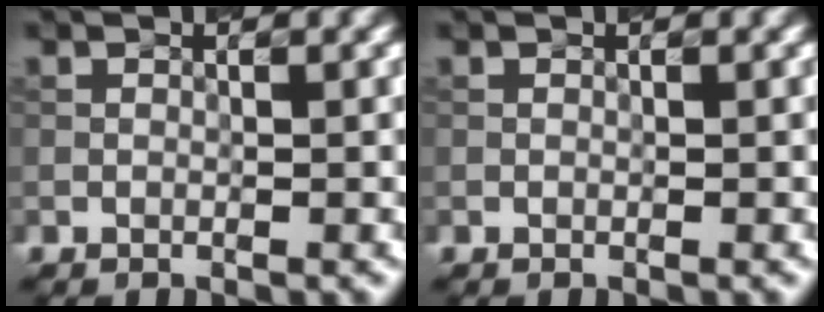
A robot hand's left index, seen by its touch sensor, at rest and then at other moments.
{"total": 0.0}